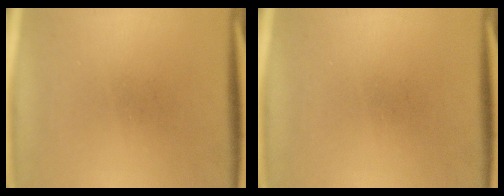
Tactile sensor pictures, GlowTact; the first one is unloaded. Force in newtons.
{"total": 0.0}